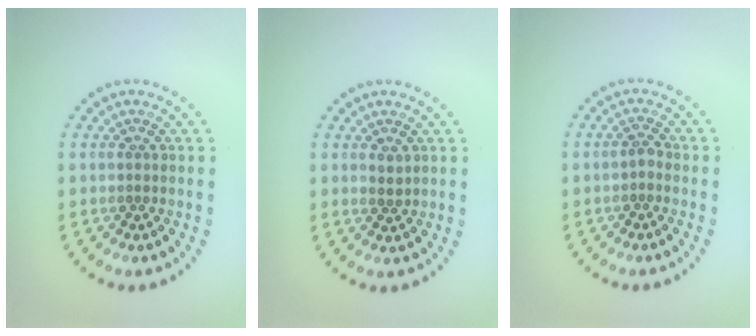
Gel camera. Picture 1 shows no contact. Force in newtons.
{"total": 0.9, "press": 0.8, "slide": 0.3}
{"total": 0.9, "press": 0.7, "slide": 0.5}